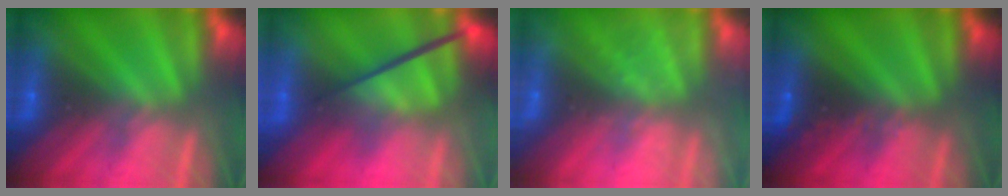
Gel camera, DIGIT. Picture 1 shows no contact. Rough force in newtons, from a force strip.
{"total": 3.8}
{"total": 2.4}
{"total": 2.4}